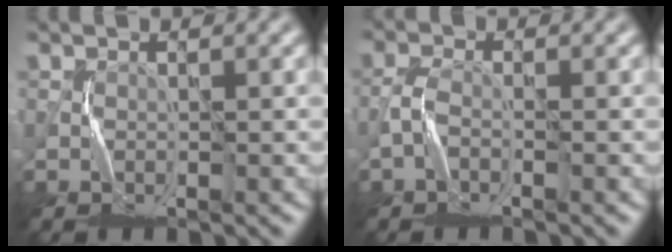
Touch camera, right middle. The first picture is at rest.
{"total": 1.2, "force": [-0.8, 0.2, 0.8], "torque": [-0.021, 0.002, -0.021]}